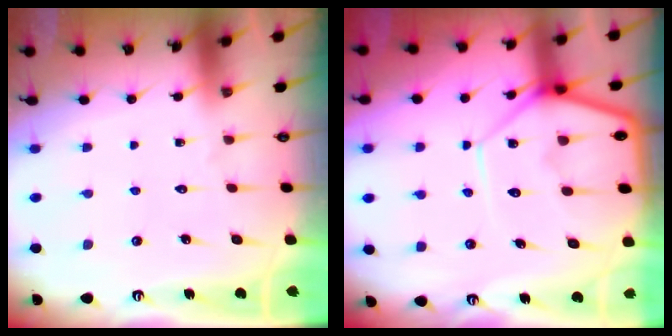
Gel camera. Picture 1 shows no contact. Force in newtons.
{"total": 11.4, "press": 11.3, "slide": 0.7}